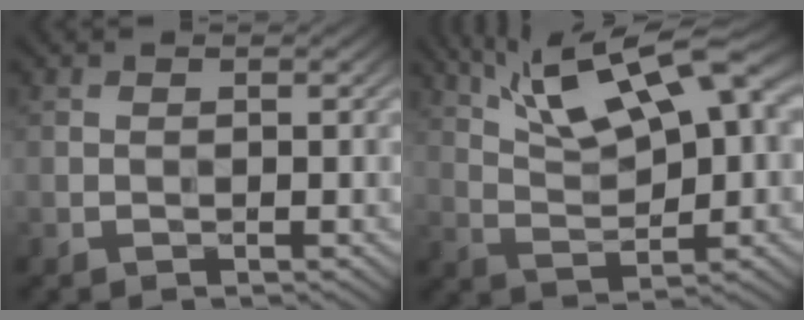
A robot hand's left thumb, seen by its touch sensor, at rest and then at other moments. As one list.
[{"total": 14.3, "force": [7.5, 4.5, 11.3], "torque": [-0.210, 0.023, 0.121]}]